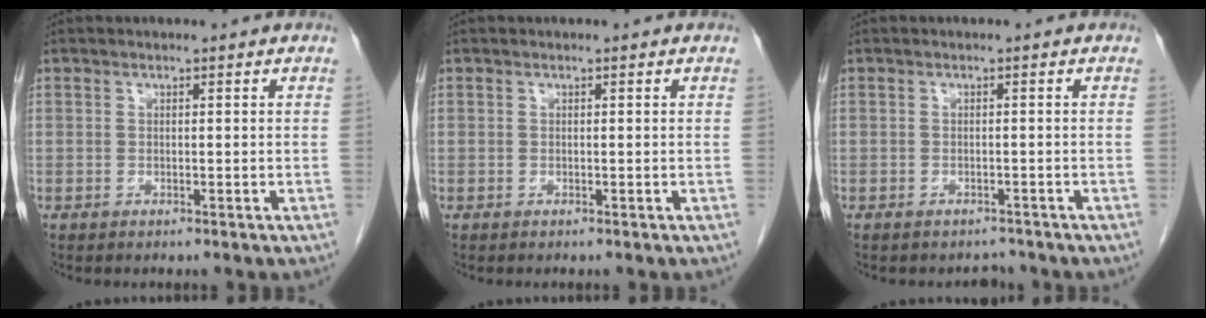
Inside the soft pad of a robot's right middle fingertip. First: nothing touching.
{"total": 0.0}
{"total": 2.6, "force": [-2.4, 1.0, 0.1], "torque": [0.001, 0.000, -0.033]}